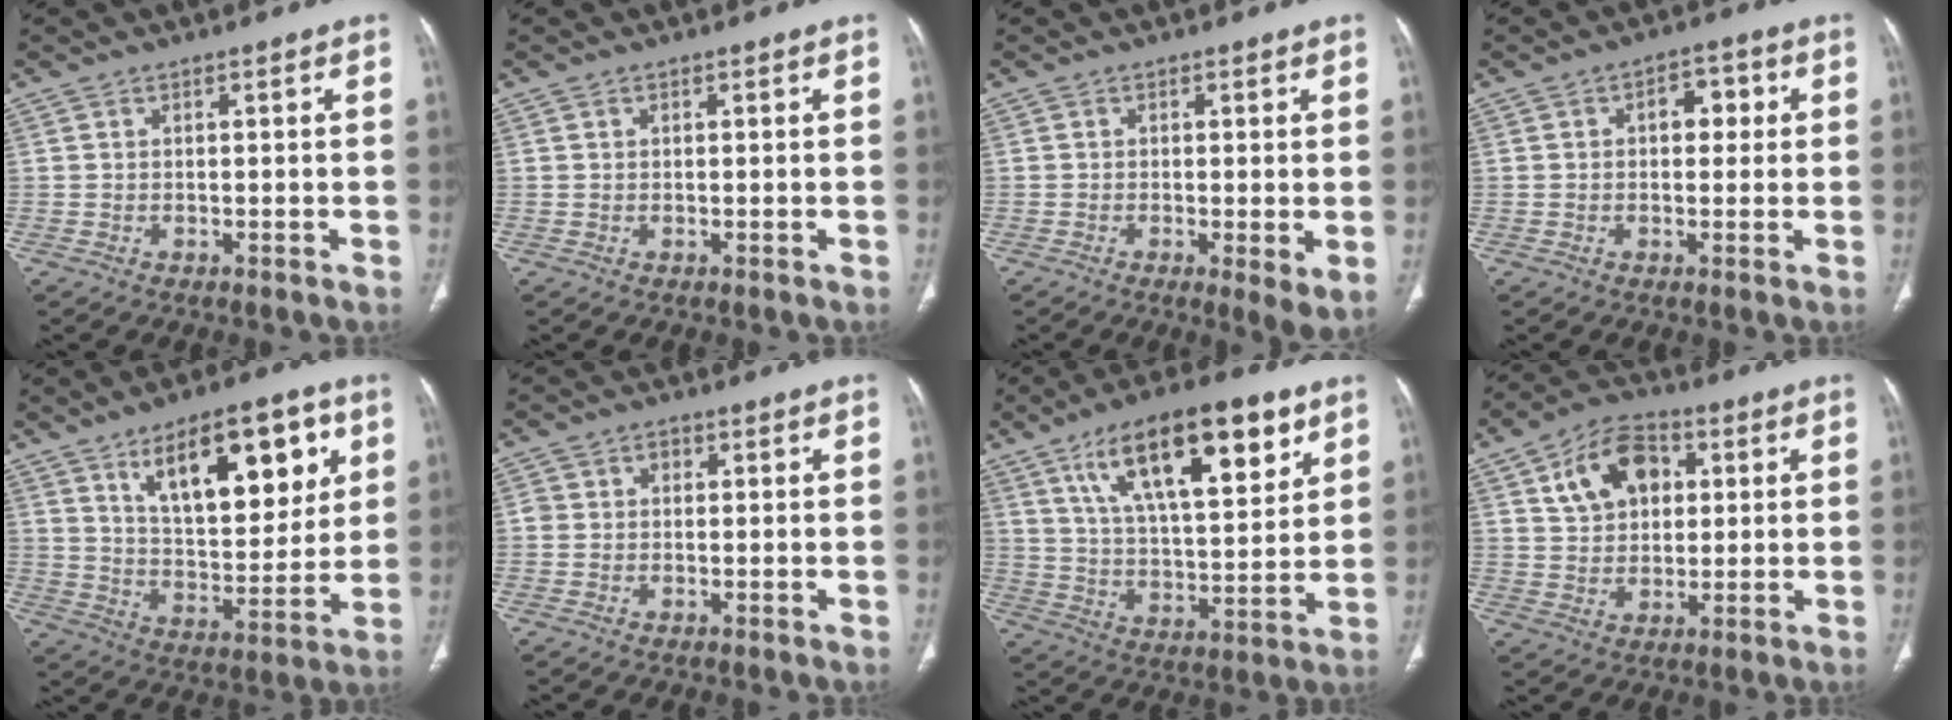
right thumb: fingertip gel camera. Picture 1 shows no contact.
{"total": 0.0}
{"total": 4.3, "force": [-0.7, 1.0, 4.2], "torque": [-0.073, -0.016, -0.015]}
{"total": 5.0, "force": [1.0, 3.2, 3.7], "torque": [-0.023, 0.008, 0.009]}
{"total": 20.0, "force": [9.1, 8.7, 15.5], "torque": [-0.182, -0.042, 0.151]}
{"total": 2.4, "force": [0.4, 2.2, 1.0], "torque": [-0.003, 0.008, 0.004]}
{"total": 21.6, "force": [11.2, 8.0, 16.7], "torque": [-0.237, -0.031, 0.191]}
{"total": 11.9, "force": [3.9, 8.2, 7.7], "torque": [-0.102, 0.002, 0.063]}